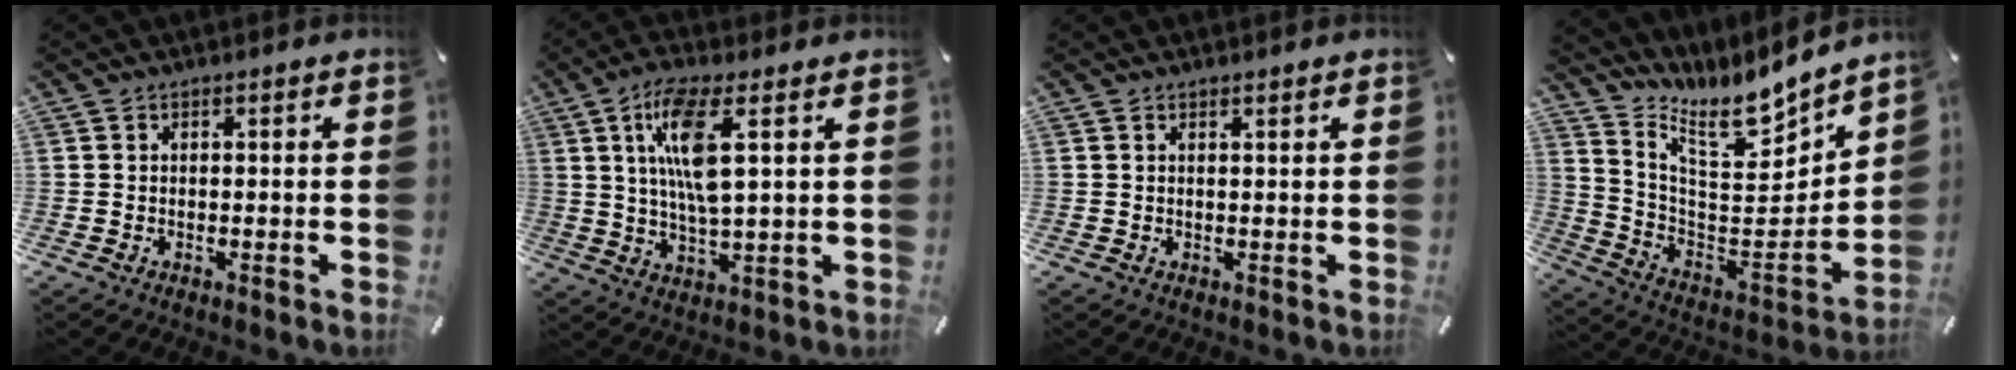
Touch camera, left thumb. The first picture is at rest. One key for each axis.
{"total": 11.7, "fx": 3.8, "fy": 3.0, "fz": 10.6, "tx": -0.213, "ty": -0.004, "tz": 0.060}
{"total": 0.6, "fx": 0.5, "fy": -0.1, "fz": 0.4, "tx": -0.005, "ty": -0.002, "tz": 0.010}
{"total": 12.8, "fx": 10.7, "fy": 4.3, "fz": 5.5, "tx": -0.089, "ty": -0.119, "tz": 0.180}